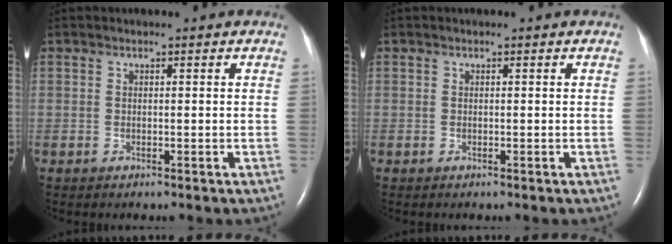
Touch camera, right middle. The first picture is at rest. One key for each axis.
{"total": 0.0}